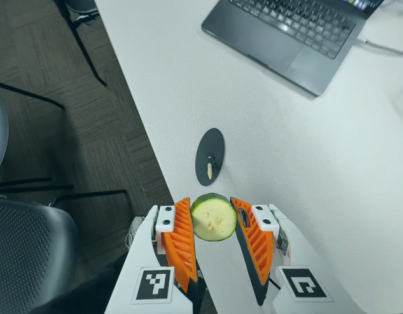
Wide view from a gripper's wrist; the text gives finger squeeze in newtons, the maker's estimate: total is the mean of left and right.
{"total": 9.4, "left": 9.1, "right": 9.7}